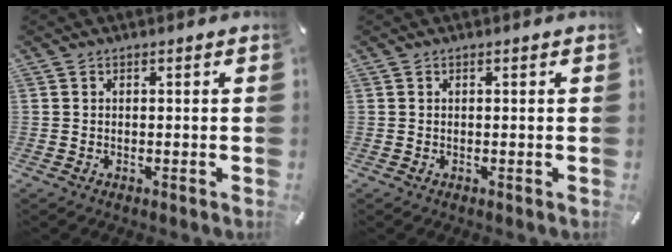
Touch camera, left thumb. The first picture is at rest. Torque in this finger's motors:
{"motor_torque": [-0.02, -0.11, 0.14, -0.27, -0.08]}